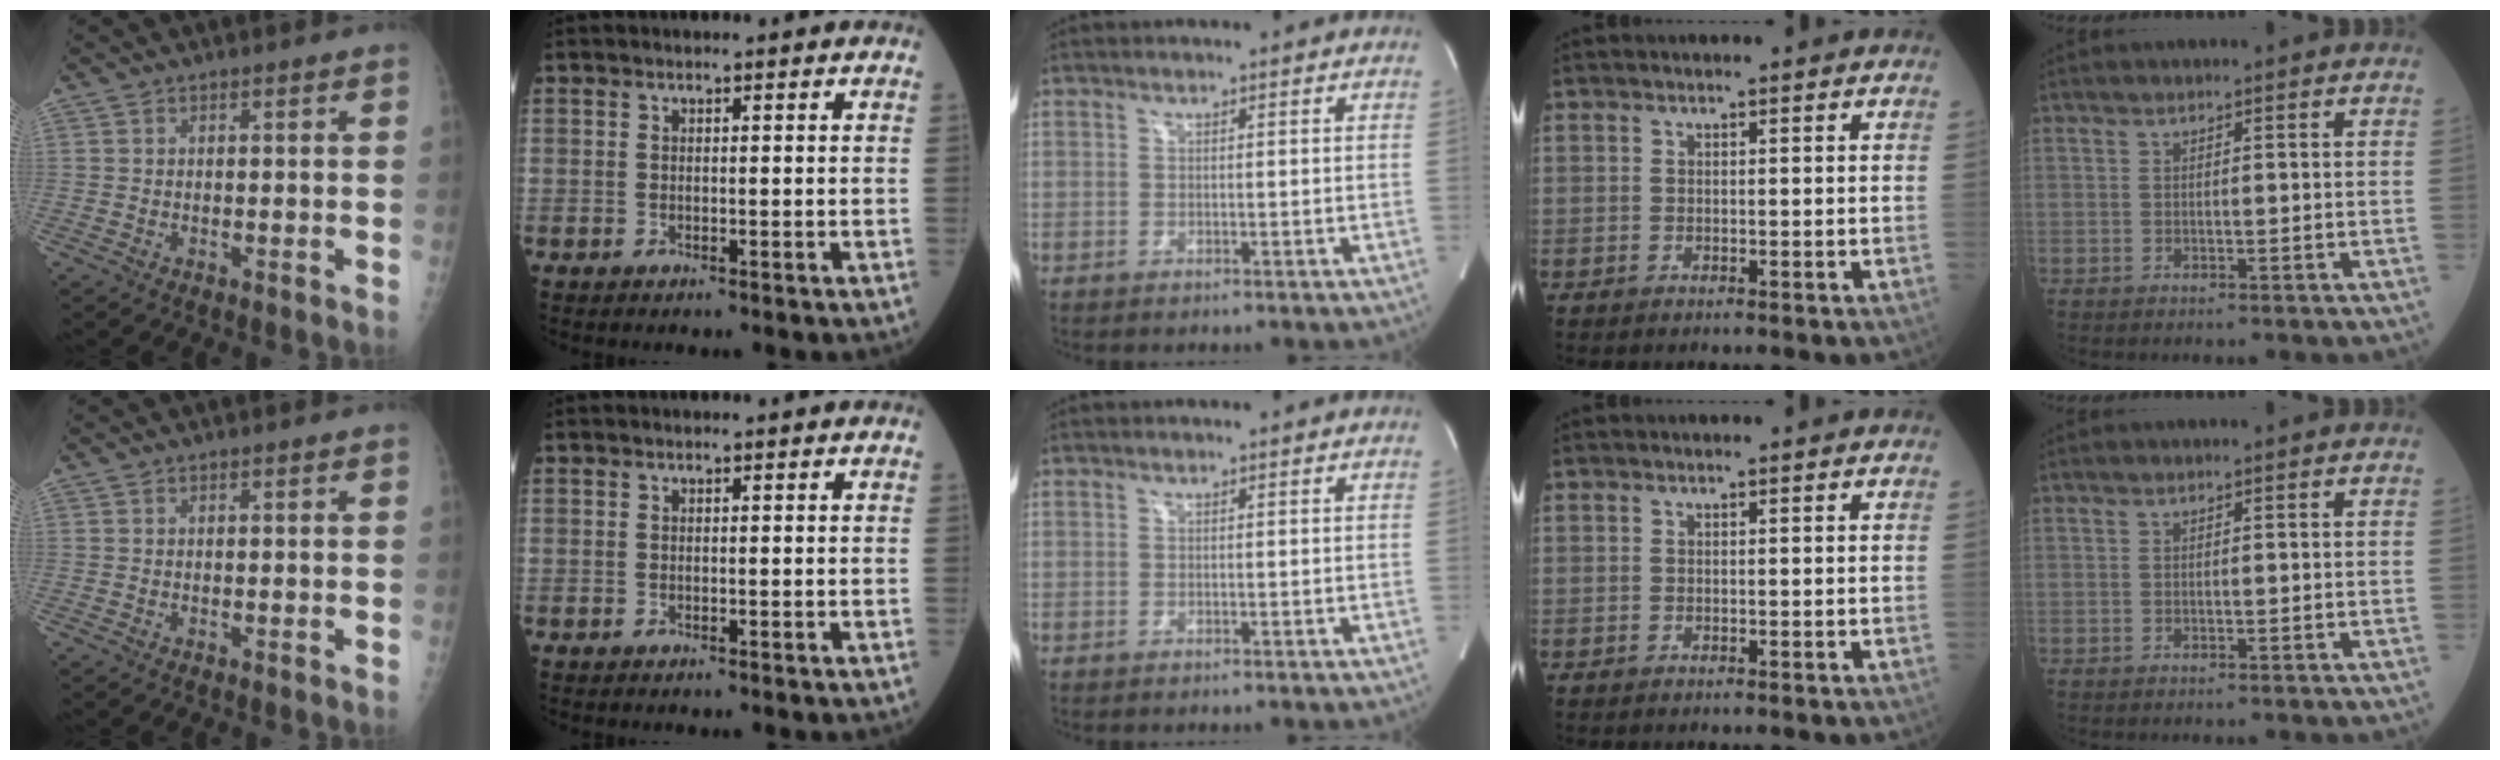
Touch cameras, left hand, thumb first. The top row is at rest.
{}